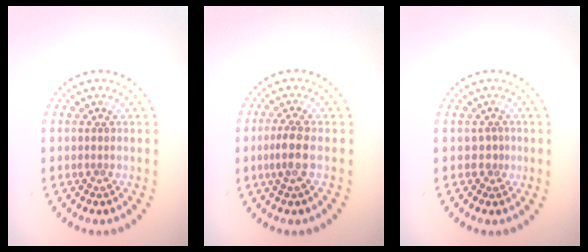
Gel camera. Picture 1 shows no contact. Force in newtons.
{"total": 2.3, "press": 2.1, "slide": 1.1}
{"total": 0.8, "press": 0.4, "slide": 0.7}